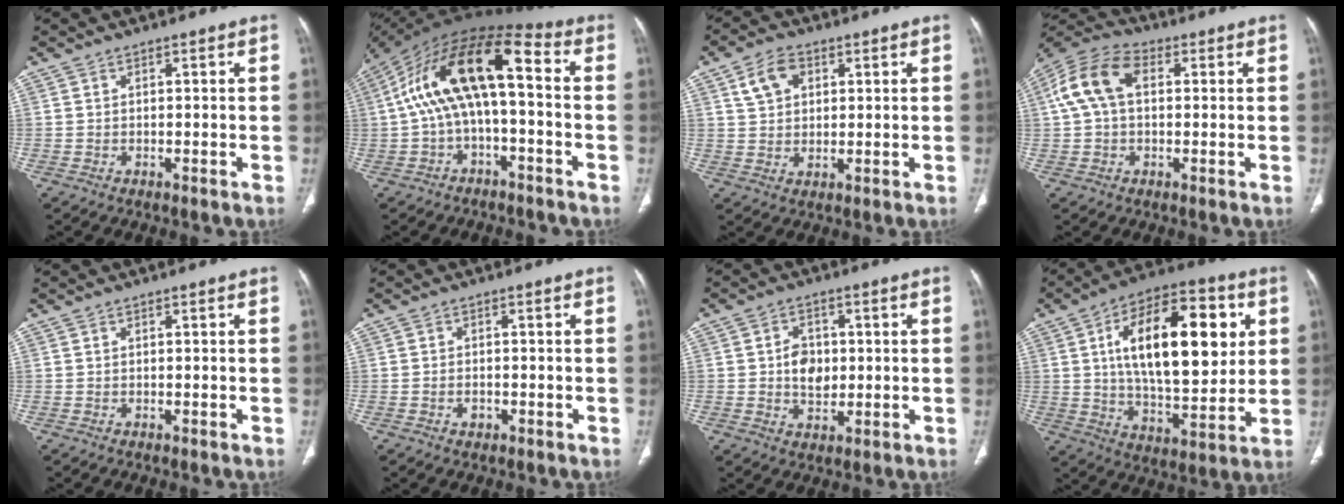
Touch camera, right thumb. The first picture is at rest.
{"total": 16.7, "force": [0.0, 7.2, 15.1], "torque": [-0.274, 0.066, -0.007]}
{"total": 6.5, "force": [2.8, 4.5, 3.8], "torque": [-0.054, -0.002, 0.051]}
{"total": 11.0, "force": [2.0, 7.1, 8.2], "torque": [-0.166, 0.035, 0.029]}
{"total": 0.0}
{"total": 1.6, "force": [-0.7, 1.2, 0.8], "torque": [-0.011, 0.006, -0.009]}
{"total": 5.9, "force": [0.3, 4.5, 3.8], "torque": [-0.040, -0.001, 0.008]}
{"total": 25.0, "force": [5.8, 11.8, 21.2], "torque": [-0.306, -0.008, 0.086]}